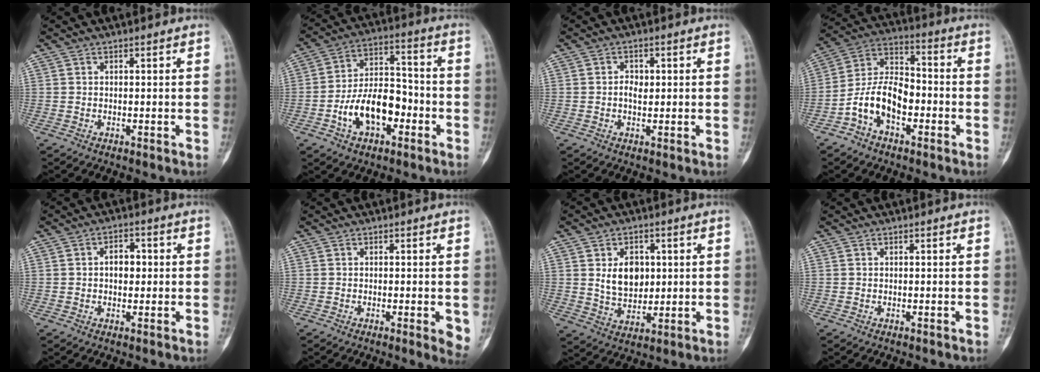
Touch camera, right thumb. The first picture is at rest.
{"total": 13.6, "force": [-4.7, 8.1, 9.9], "torque": [-0.150, 0.047, -0.082]}
{"total": 2.5, "force": [0.1, 1.8, 1.8], "torque": [-0.025, 0.002, -0.001]}
{"total": 12.1, "force": [-4.3, 7.2, 8.6], "torque": [-0.148, 0.049, -0.087]}
{"total": 4.3, "force": [0.3, 2.9, 3.1], "torque": [-0.036, 0.012, 0.001]}
{"total": 3.5, "force": [-0.8, 0.8, 3.3], "torque": [-0.042, -0.009, -0.012]}
{"total": 8.3, "force": [1.8, 5.9, 5.6], "torque": [-0.062, -0.014, 0.040]}
{"total": 0.0}